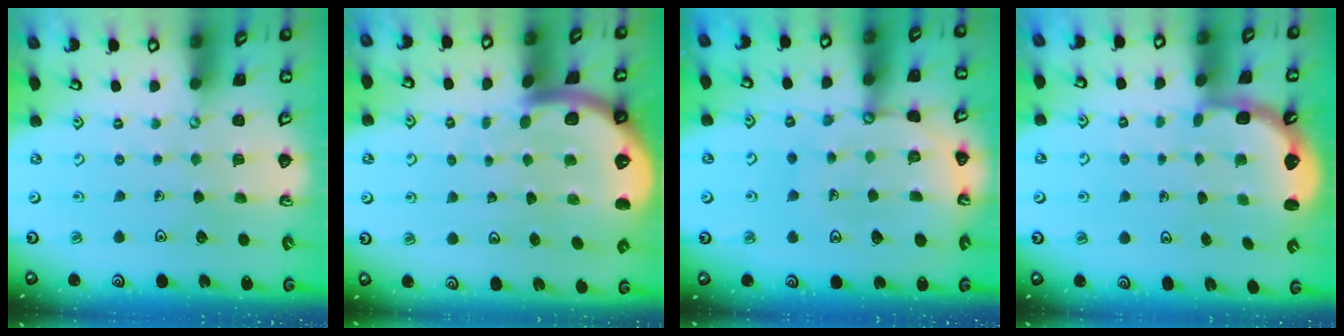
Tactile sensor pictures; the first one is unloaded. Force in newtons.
{"total": 5.2, "press": 5.2, "slide": 0.6}
{"total": 13.2, "press": 13.1, "slide": 1.7}
{"total": 2.5, "press": 2.2, "slide": 1.3}